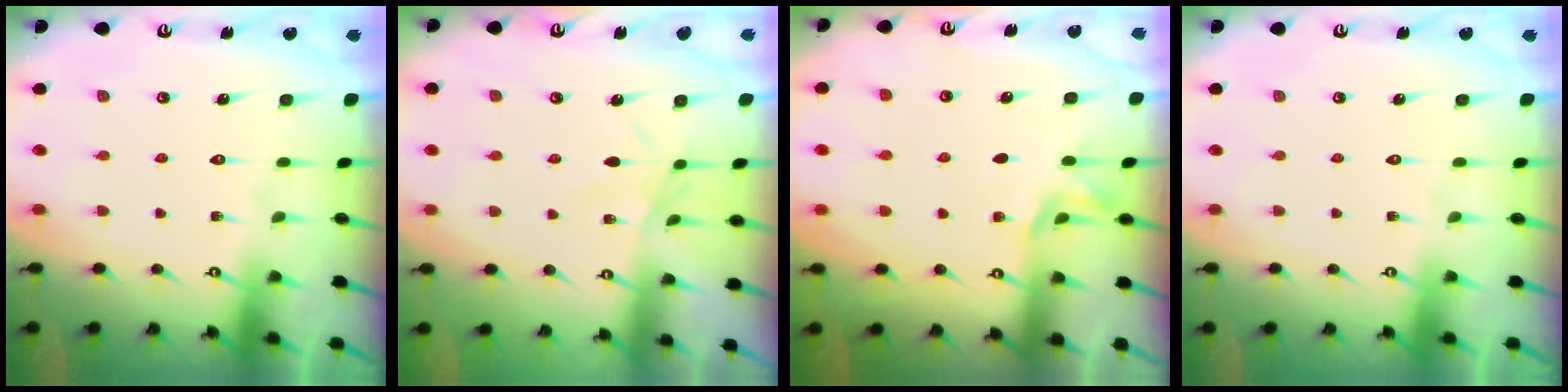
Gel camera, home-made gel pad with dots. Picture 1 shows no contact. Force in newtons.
{"total": 2.2, "press": 2.1, "slide": 0.5}
{"total": 1.6, "press": 1.5, "slide": 0.6}
{"total": 0.0}